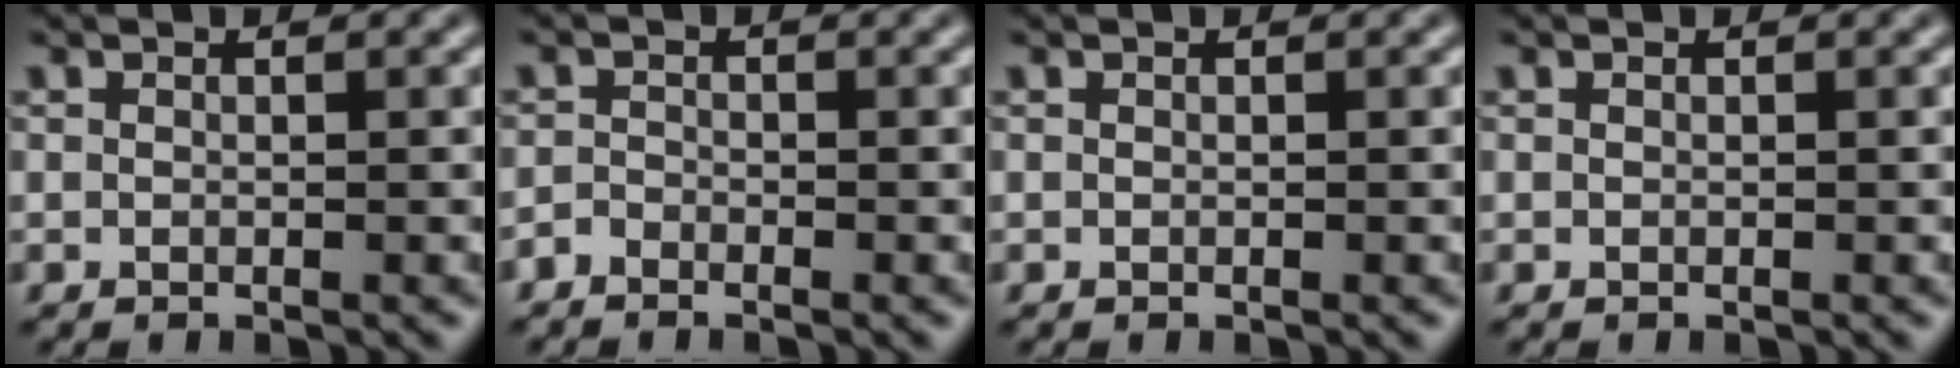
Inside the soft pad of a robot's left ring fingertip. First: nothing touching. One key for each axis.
{"total": 1.1, "fx": -1.0, "fy": 0.4, "fz": 0.2, "tx": -0.007, "ty": 0.007, "tz": -0.024}
{"total": 0.0}
{"total": 0.0}